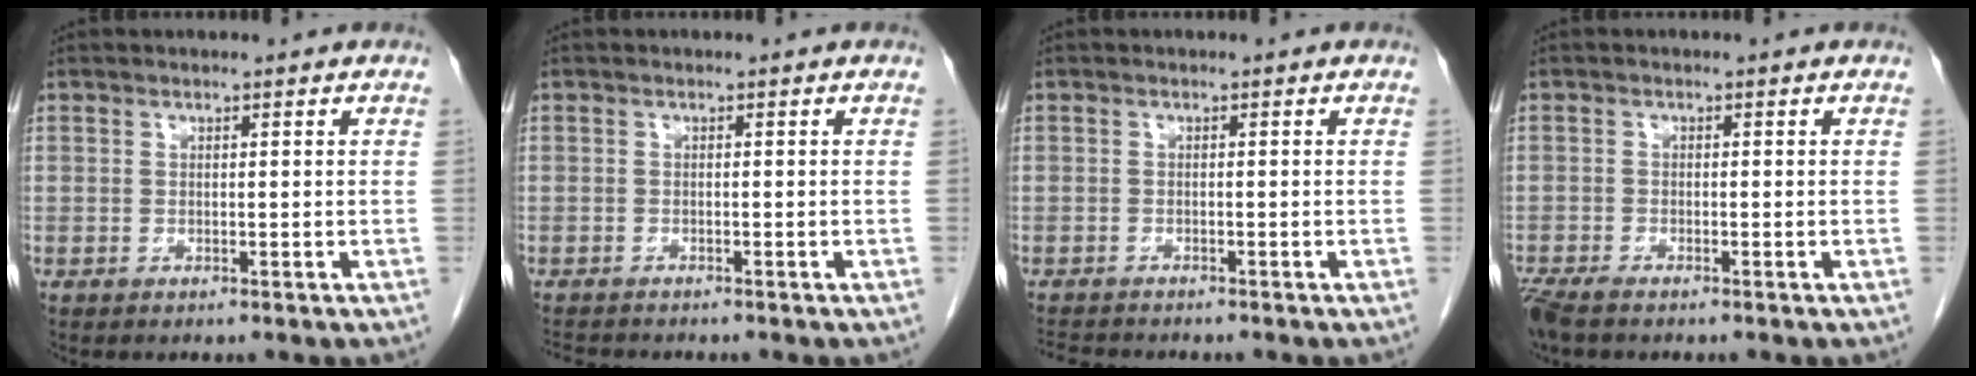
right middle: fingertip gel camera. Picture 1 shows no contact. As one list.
[{"total": 2.7, "force": [-2.6, 0.1, 0.6], "torque": [-0.012, -0.013, -0.042]}, {"total": 3.6, "force": [-3.5, 0.2, 0.8], "torque": [-0.015, -0.016, -0.058]}, {"total": 3.4, "force": [-2.8, 0.7, 1.8], "torque": [-0.039, -0.011, -0.051]}]